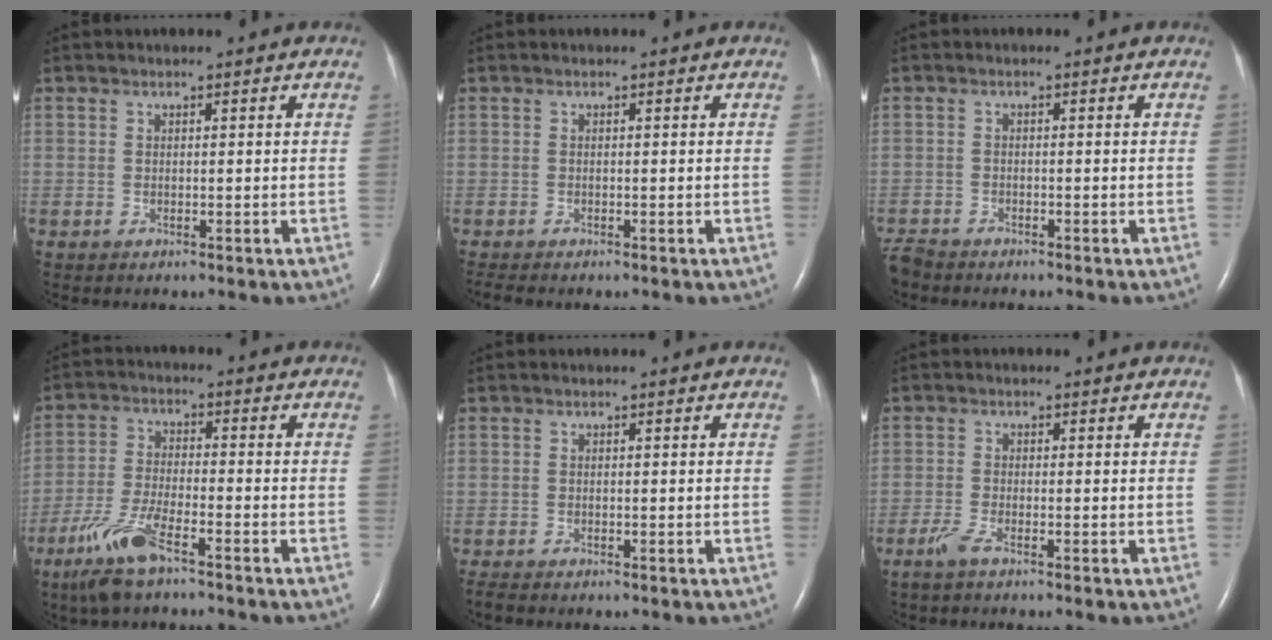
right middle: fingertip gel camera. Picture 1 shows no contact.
{"total": 1.0, "force": [-1.0, -0.1, 0.3], "torque": [-0.015, -0.006, -0.018]}
{"total": 2.8, "force": [-2.7, 0.7, 0.2], "torque": [-0.007, -0.010, -0.051]}
{"total": 8.6, "force": [-5.8, 1.3, 6.2], "torque": [-0.141, -0.019, -0.114]}
{"total": 1.5, "force": [-1.3, 0.3, 0.8], "torque": [-0.020, -0.008, -0.021]}
{"total": 2.4, "force": [-1.7, 0.3, 1.6], "torque": [-0.044, -0.005, -0.039]}